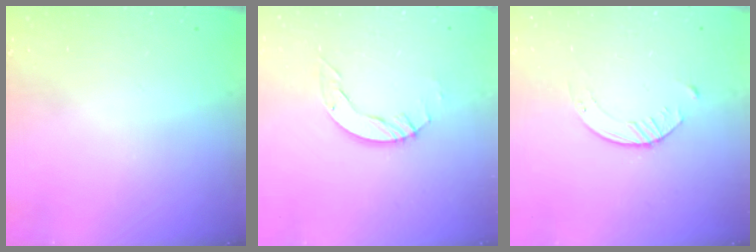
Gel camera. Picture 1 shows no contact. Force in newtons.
{"total": 4.9, "press": 4.9, "slide": 0.1}
{"total": 2.1, "press": 2.0, "slide": 0.3}